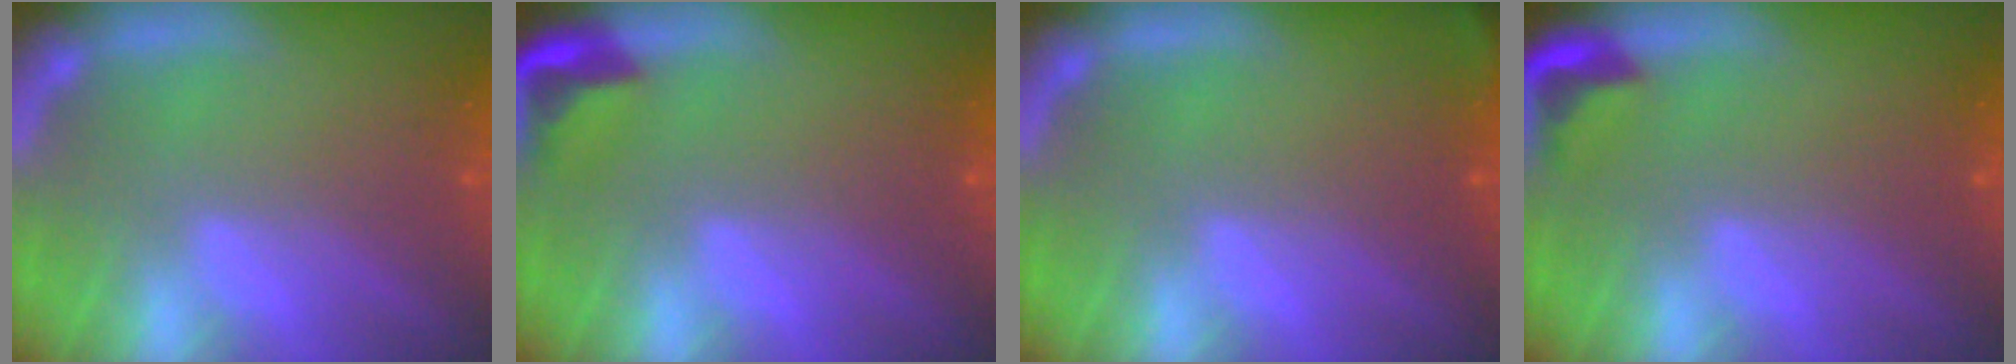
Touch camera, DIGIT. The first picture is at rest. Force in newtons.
{"total": 2.9}
{"total": 1.9}
{"total": 2.4}